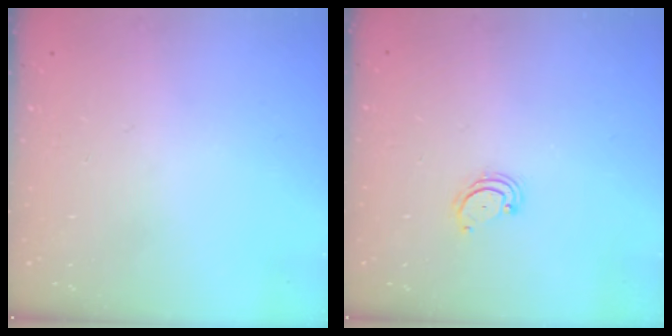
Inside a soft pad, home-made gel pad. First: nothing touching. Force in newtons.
{"total": 2.8, "press": 2.8, "slide": 0.3}